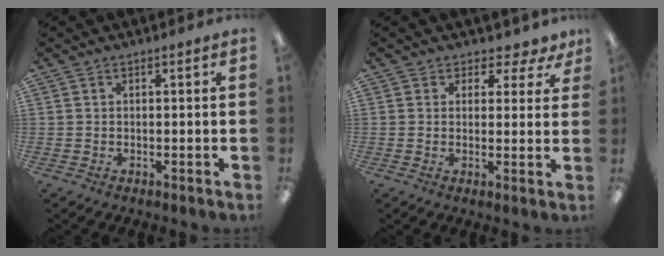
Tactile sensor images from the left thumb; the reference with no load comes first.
{"total": 3.4, "force": [1.9, 2.7, 0.7], "torque": [0.000, -0.013, 0.032]}